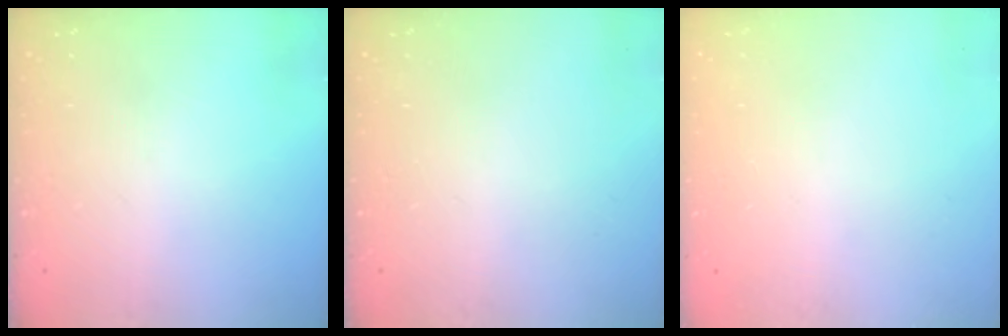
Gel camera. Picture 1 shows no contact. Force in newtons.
{"total": 0.0}
{"total": 0.0}